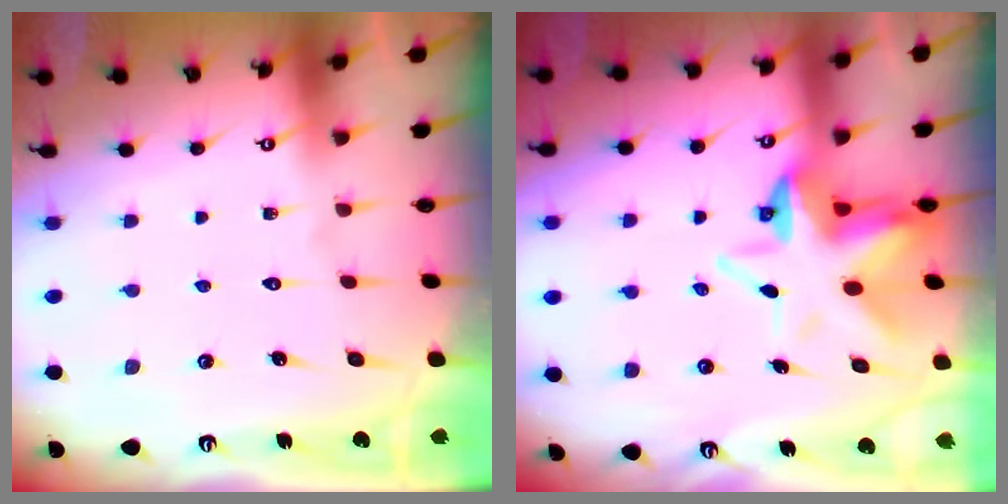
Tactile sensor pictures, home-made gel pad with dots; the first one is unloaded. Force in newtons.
{"total": 7.9, "press": 7.7, "slide": 1.6}